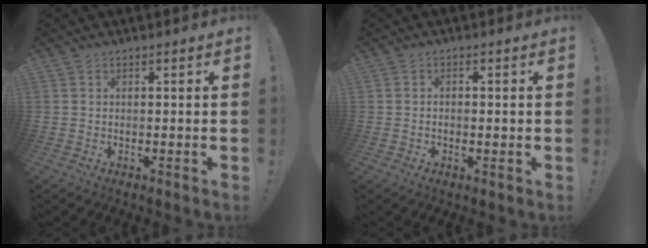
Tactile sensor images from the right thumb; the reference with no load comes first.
{"total": 1.1, "force": [-0.4, 0.7, 0.7], "torque": [-0.017, 0.006, -0.005]}